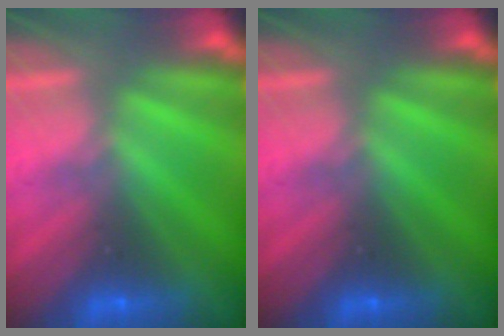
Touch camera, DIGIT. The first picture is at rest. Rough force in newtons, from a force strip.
{"total": 0.0}